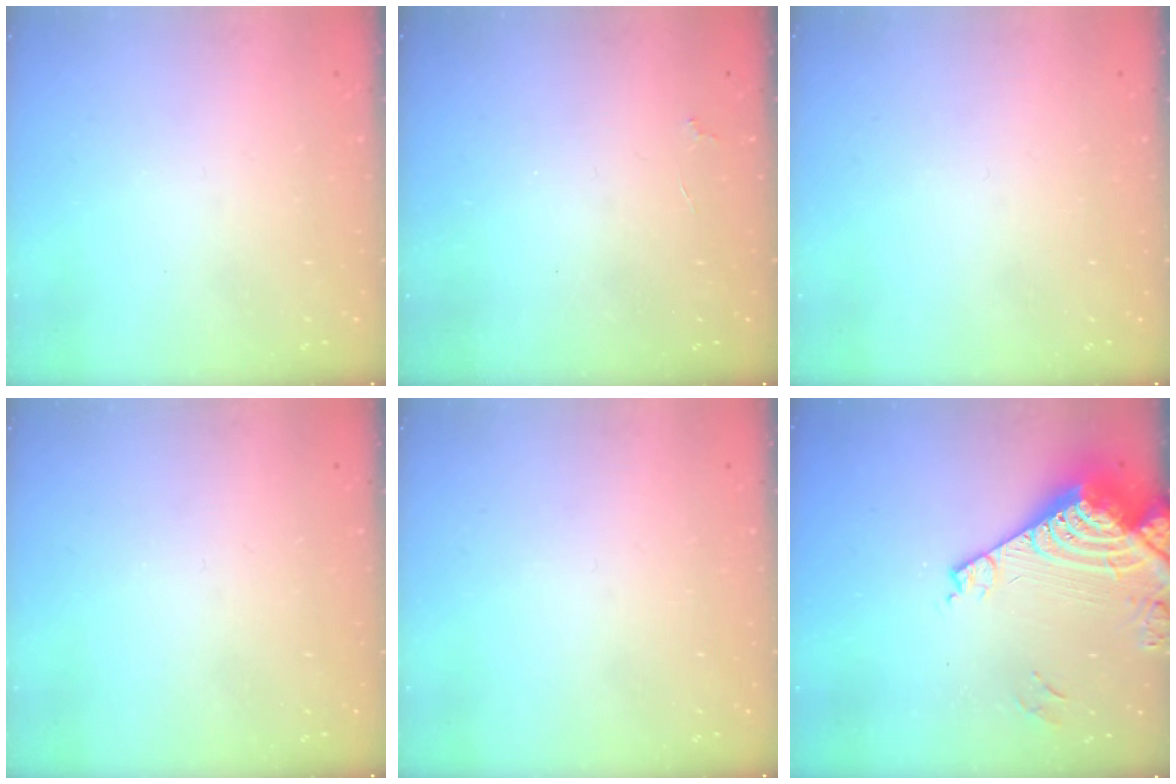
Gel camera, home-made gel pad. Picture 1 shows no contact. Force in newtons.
{"total": 2.1, "press": 2.0, "slide": 0.4}
{"total": 0.0}
{"total": 0.0}
{"total": 0.0}
{"total": 12.7, "press": 12.7, "slide": 1.3}